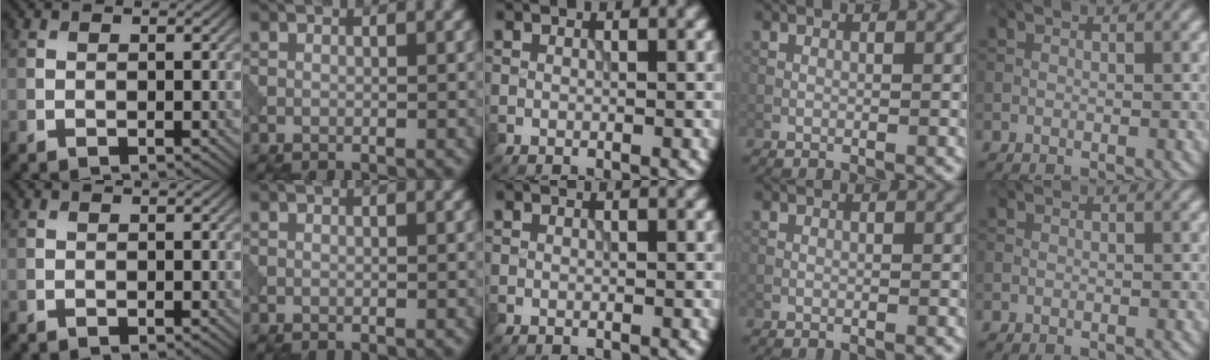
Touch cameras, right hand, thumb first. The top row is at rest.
{}